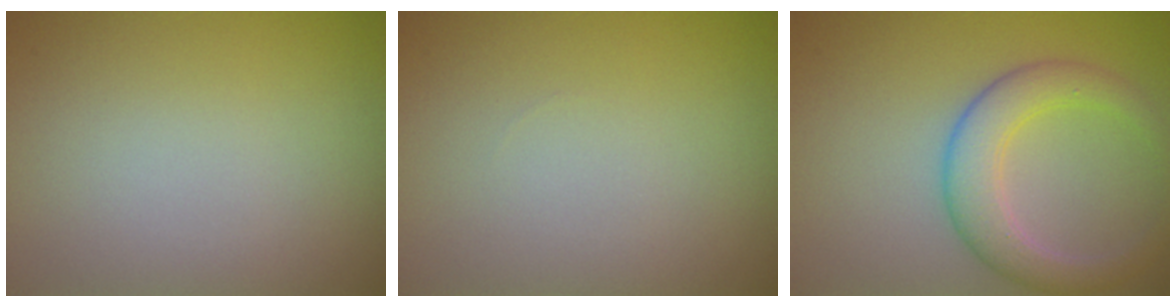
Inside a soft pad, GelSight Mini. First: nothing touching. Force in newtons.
{"total": 0.0}
{"total": 4.2, "press": 4.2, "slide": 0.1}